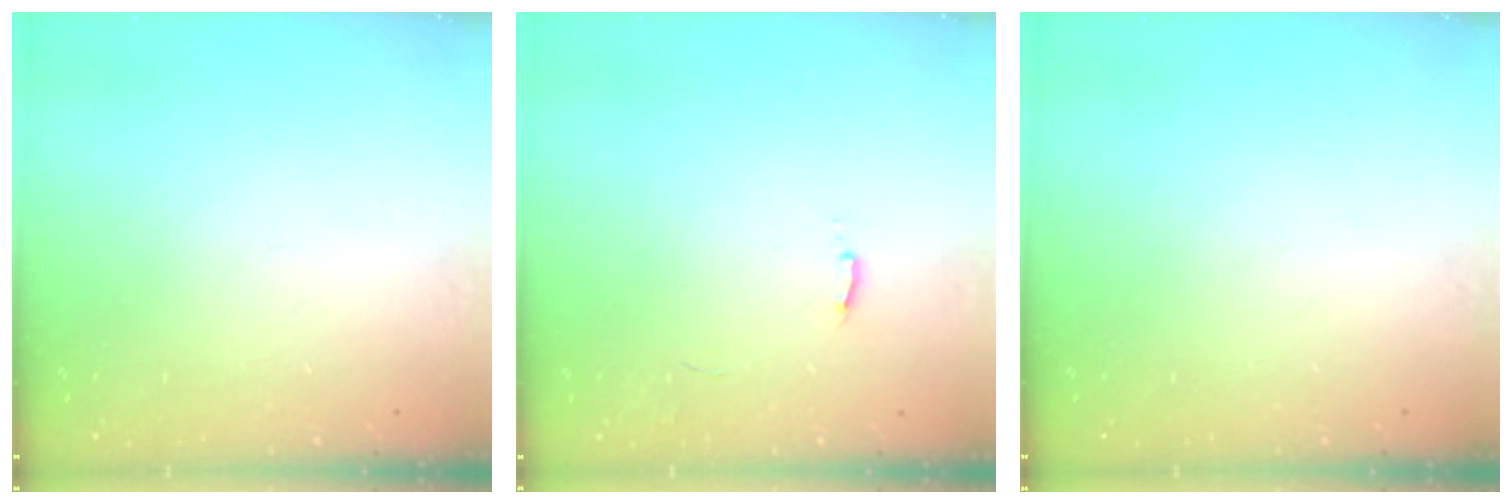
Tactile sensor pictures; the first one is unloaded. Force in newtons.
{"total": 3.8, "press": 3.8, "slide": 0.3}
{"total": 0.0}